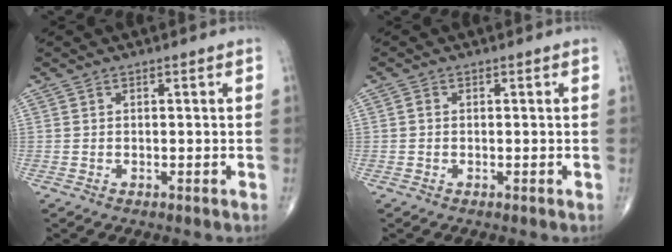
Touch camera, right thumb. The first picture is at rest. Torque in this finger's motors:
{"motor_torque": [-0.08, -0.07, -0.04, 0.05, 0.00]}